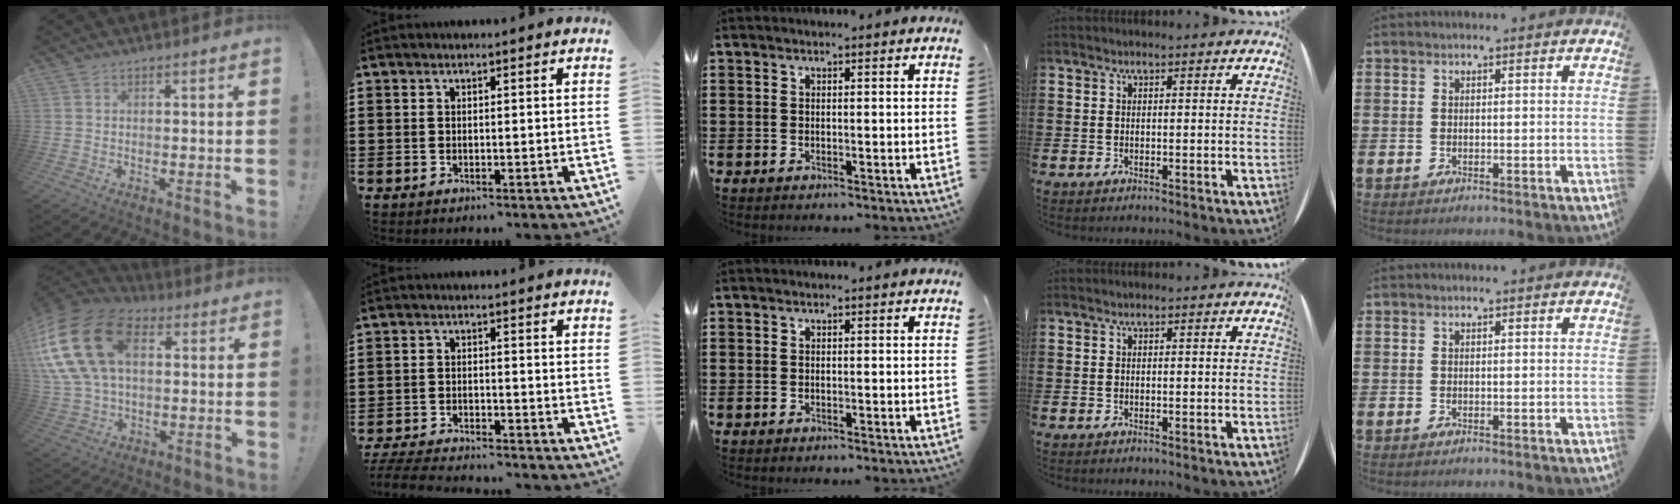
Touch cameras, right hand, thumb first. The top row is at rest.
{"thumb": {"total": 24.1, "force": [6.2, 15.9, 17.0], "torque": [-0.335, -0.005, 0.116]}, "index": {"total": 4.5, "force": [-4.5, 0.0, 0.6], "torque": [-0.024, -0.008, -0.093]}}